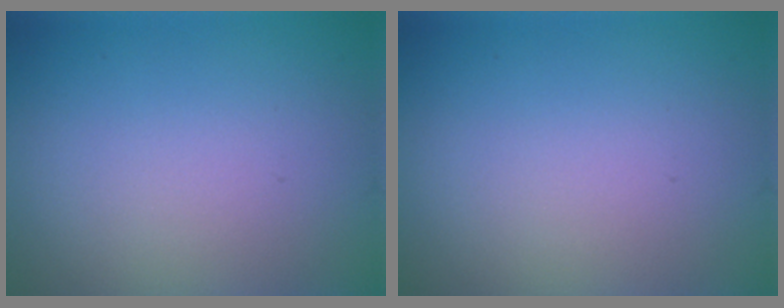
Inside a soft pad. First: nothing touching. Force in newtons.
{"total": 0.0}